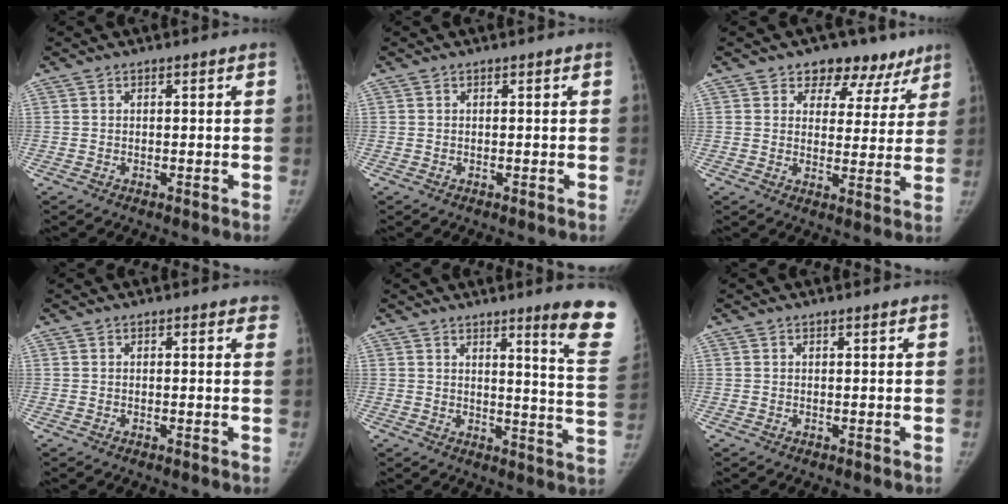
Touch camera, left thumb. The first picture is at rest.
{"total": 0.0}
{"total": 10.3, "force": [7.1, 6.9, 2.8], "torque": [0.025, -0.027, 0.082]}
{"total": 2.3, "force": [1.9, 0.9, 0.9], "torque": [0.010, -0.003, 0.008]}
{"total": 12.9, "force": [8.9, 0.2, 9.3], "torque": [-0.098, -0.074, 0.102]}
{"total": 0.0}